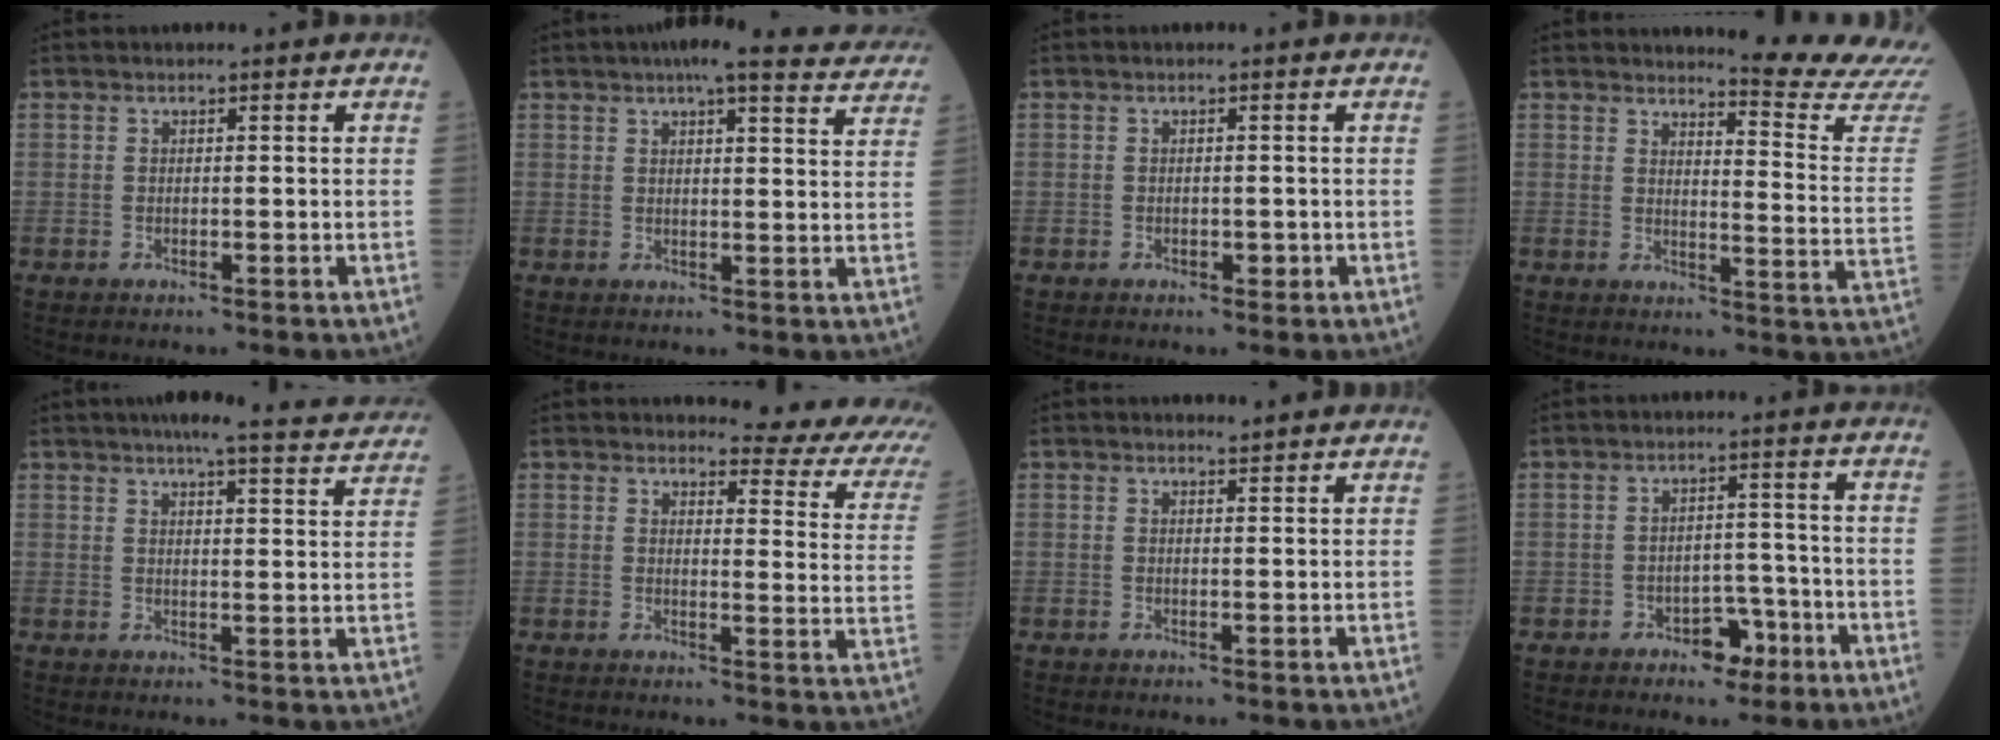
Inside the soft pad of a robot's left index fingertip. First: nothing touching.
{"total": 15.9, "force": [14.4, 2.5, 6.3], "torque": [-0.064, 0.014, 0.157]}
{"total": 1.0, "force": [-0.5, 0.7, 0.6], "torque": [-0.005, 0.003, -0.008]}
{"total": 12.5, "force": [12.1, -2.7, 1.0], "torque": [-0.015, -0.130, 0.131]}
{"total": 16.4, "force": [15.1, 1.2, 6.1], "torque": [-0.073, -0.014, 0.169]}
{"total": 11.3, "force": [10.3, 1.4, 4.4], "torque": [-0.037, -0.063, 0.090]}
{"total": 1.6, "force": [1.6, 0.0, 0.0], "torque": [-0.009, 0.001, 0.021]}
{"total": 4.3, "force": [-2.6, 2.7, 2.1], "torque": [-0.021, 0.014, -0.038]}